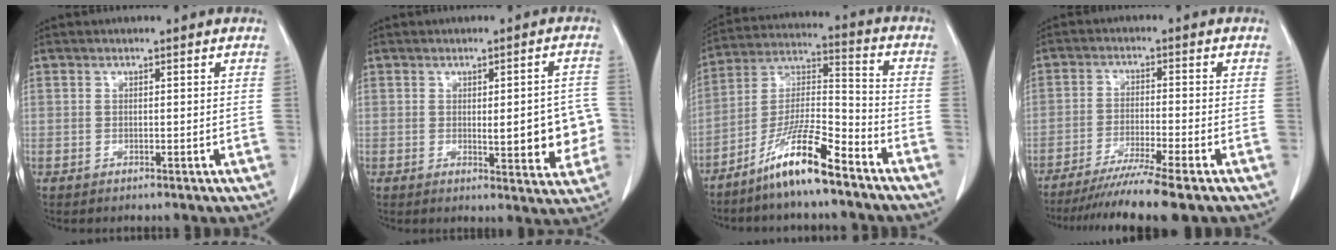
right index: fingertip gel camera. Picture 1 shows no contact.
{"total": 9.1, "force": [-0.9, 2.6, 8.7], "torque": [-0.096, 0.004, -0.007]}
{"total": 12.1, "force": [-8.6, 1.0, 8.5], "torque": [-0.167, -0.003, -0.163]}
{"total": 9.8, "force": [-7.8, -1.5, 5.7], "torque": [-0.081, -0.034, -0.125]}